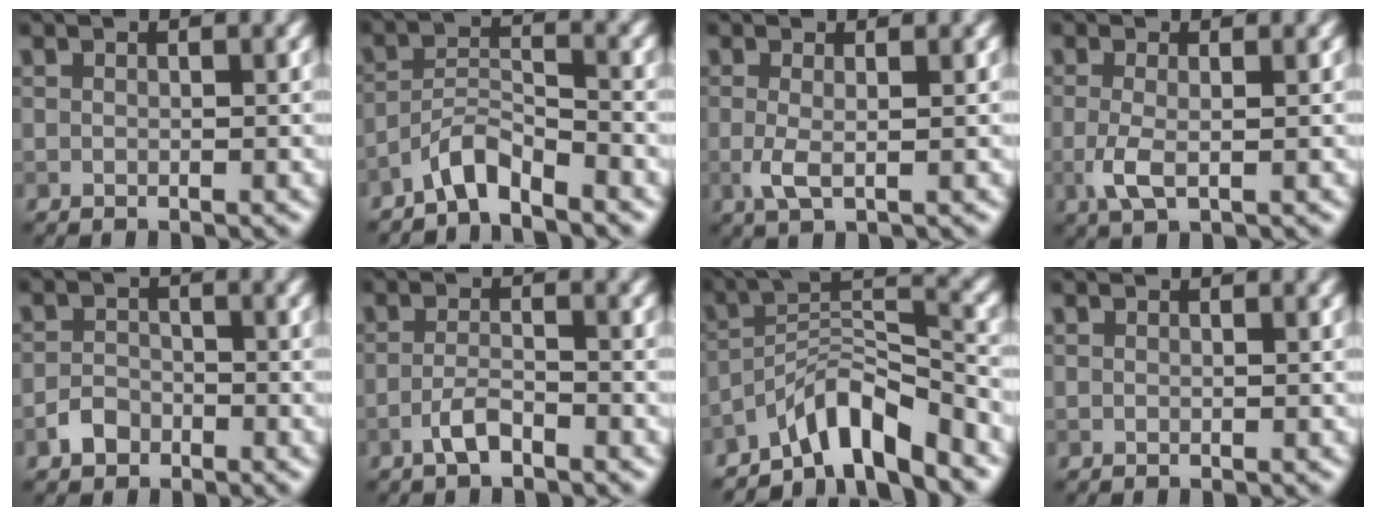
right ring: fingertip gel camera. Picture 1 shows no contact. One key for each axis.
{"total": 3.3, "fx": -2.9, "fy": 0.5, "fz": 1.5, "tx": -0.025, "ty": 0.011, "tz": -0.063}
{"total": 1.9, "fx": -0.1, "fy": 0.5, "fz": 1.8, "tx": -0.041, "ty": -0.003, "tz": -0.004}
{"total": 2.5, "fx": -0.5, "fy": 0.8, "fz": 2.3, "tx": -0.054, "ty": -0.005, "tz": -0.012}
{"total": 2.1, "fx": -1.4, "fy": 1.4, "fz": 0.7, "tx": -0.008, "ty": 0.005, "tz": -0.029}
{"total": 2.1, "fx": -1.5, "fy": 0.5, "fz": 1.5, "tx": -0.031, "ty": 0.006, "tz": -0.034}
{"total": 6.4, "fx": -5.0, "fy": 1.4, "fz": 3.8, "tx": -0.057, "ty": 0.009, "tz": -0.099}
{"total": 0.0}